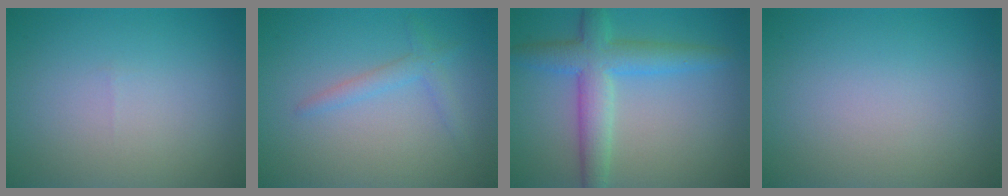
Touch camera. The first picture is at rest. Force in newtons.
{"total": 1.6, "press": 1.6, "slide": 0.1}
{"total": 5.3, "press": 5.3, "slide": 0.2}
{"total": 0.0}